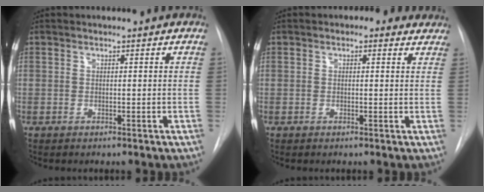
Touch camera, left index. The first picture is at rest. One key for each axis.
{"total": 3.1, "fx": 2.1, "fy": 1.8, "fz": 1.4, "tx": -0.011, "ty": 0.014, "tz": 0.018}